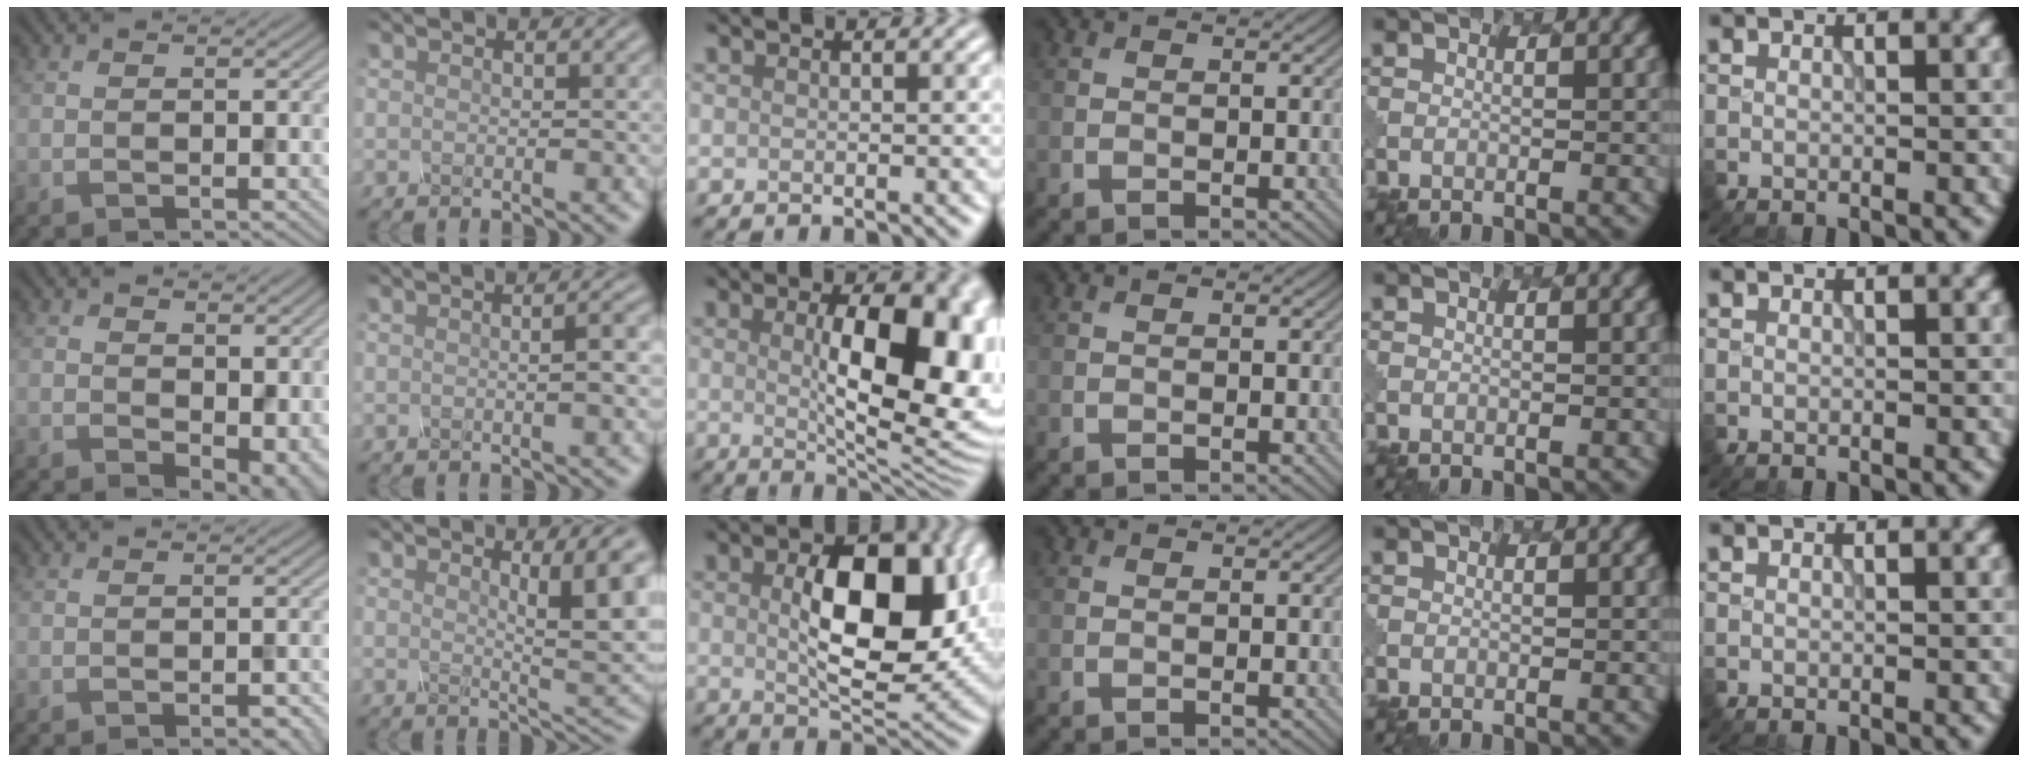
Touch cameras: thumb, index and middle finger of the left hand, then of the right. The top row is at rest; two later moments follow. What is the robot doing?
{"motion": "unscrew", "object": "spray bottle"}